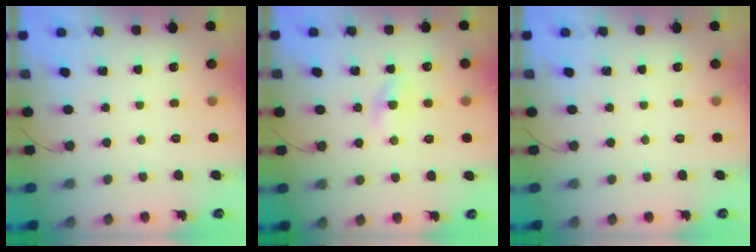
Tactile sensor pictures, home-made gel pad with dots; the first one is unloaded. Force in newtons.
{"total": 2.1, "press": 2.0, "slide": 0.7}
{"total": 0.0}